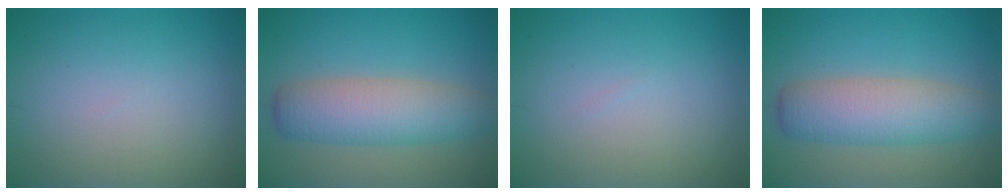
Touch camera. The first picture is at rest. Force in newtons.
{"total": 6.1, "press": 6.1, "slide": 0.3}
{"total": 0.0}
{"total": 6.1, "press": 6.1, "slide": 0.3}